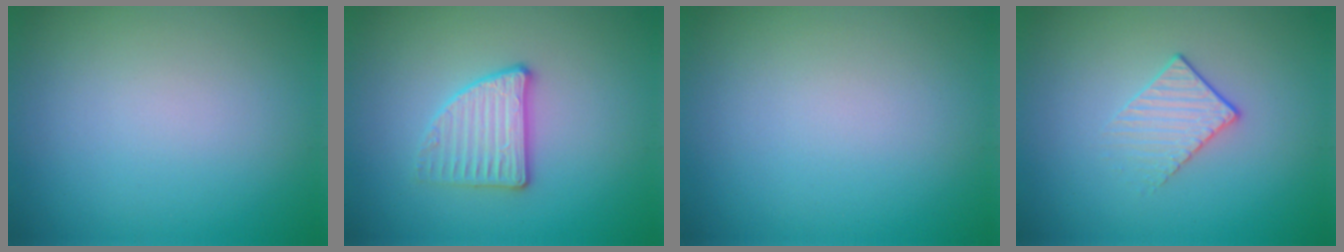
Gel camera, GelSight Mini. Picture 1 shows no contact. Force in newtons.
{"total": 2.8, "press": 2.7, "slide": 0.7}
{"total": 0.0}
{"total": 1.6, "press": 1.1, "slide": 1.1}